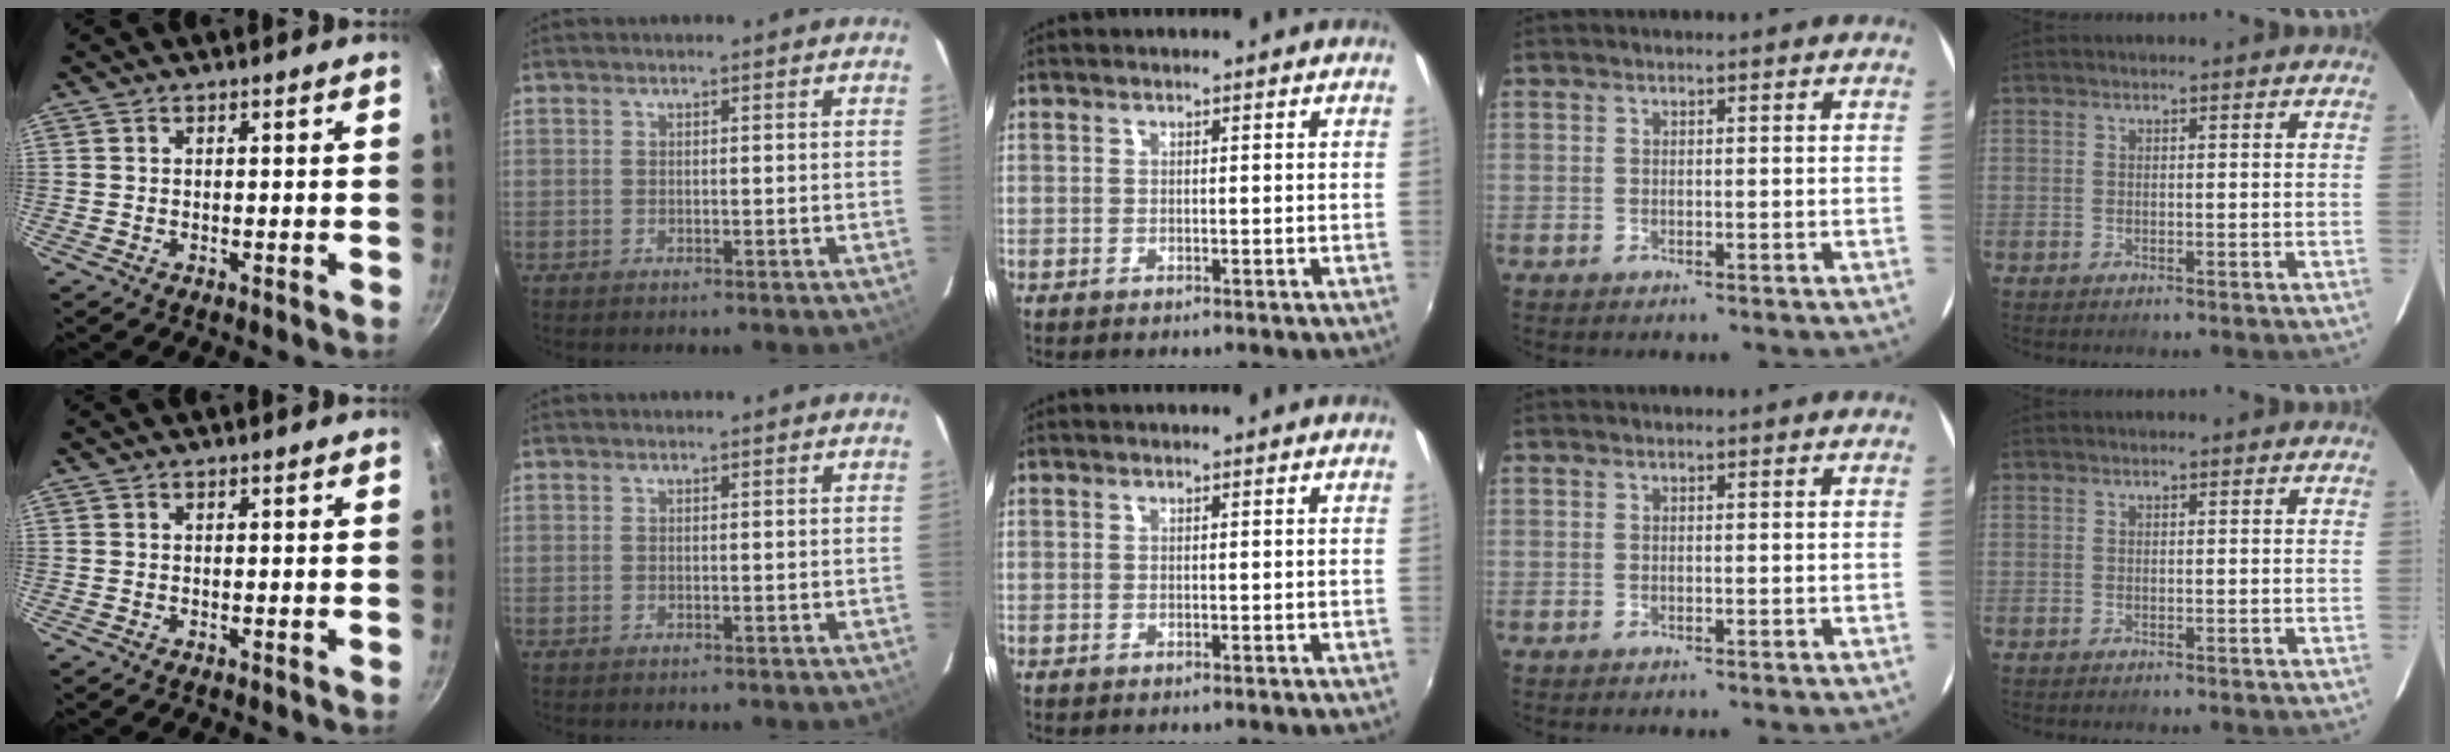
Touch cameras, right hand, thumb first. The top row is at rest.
{}